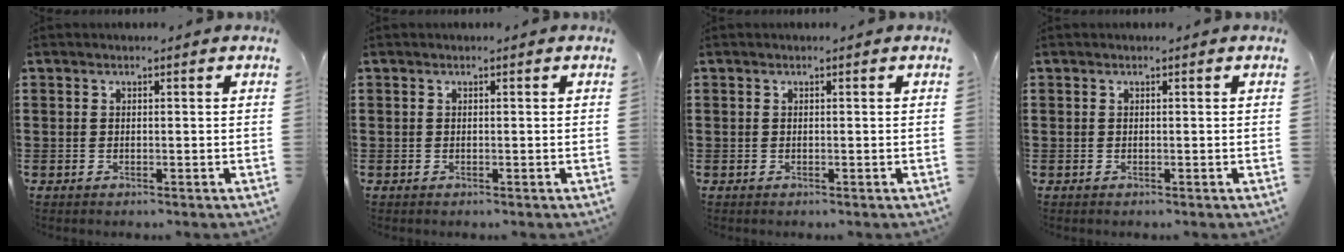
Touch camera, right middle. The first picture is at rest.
{"total": 0.0}
{"total": 0.0}
{"total": 0.0}